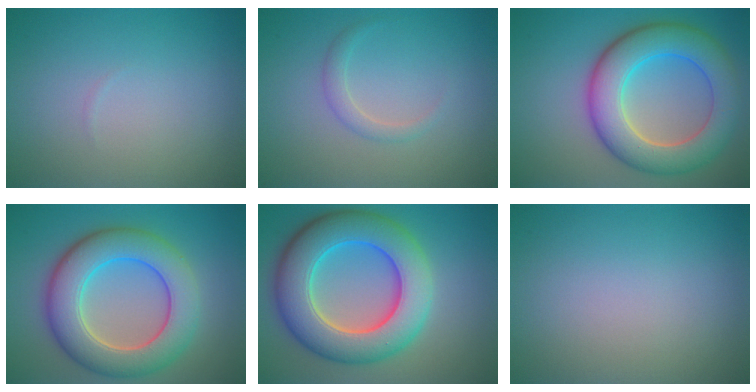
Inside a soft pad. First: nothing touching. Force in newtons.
{"total": 1.4, "press": 1.4, "slide": 0.1}
{"total": 8.8, "press": 8.8, "slide": 0.4}
{"total": 8.8, "press": 8.8, "slide": 0.2}
{"total": 10.6, "press": 10.5, "slide": 0.3}
{"total": 0.0}